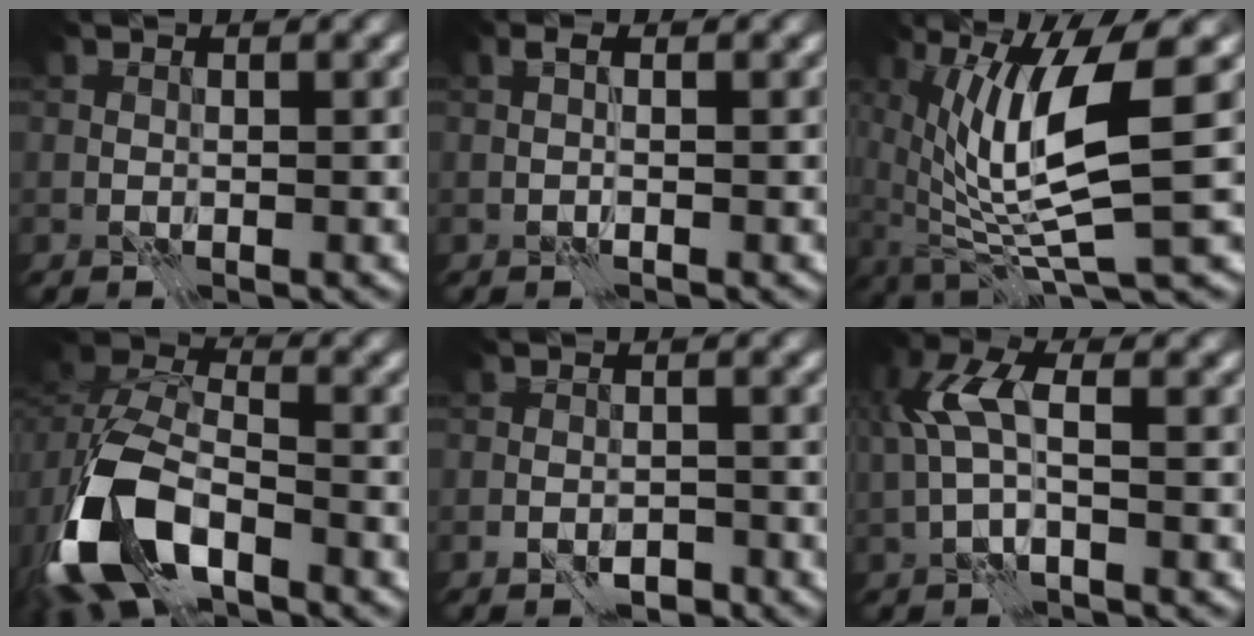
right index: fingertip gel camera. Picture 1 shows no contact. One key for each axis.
{"total": 0.6, "fx": 0.1, "fy": -0.1, "fz": 0.6, "tx": -0.011, "ty": 0.009, "tz": -0.004}
{"total": 8.3, "fx": 1.8, "fy": 1.3, "fz": 8.0, "tx": -0.146, "ty": -0.006, "tz": 0.035}
{"total": 10.5, "fx": -5.5, "fy": 5.5, "fz": 6.9, "tx": -0.149, "ty": -0.010, "tz": -0.107}
{"total": 1.1, "fx": -0.7, "fy": 0.4, "fz": 0.7, "tx": -0.007, "ty": 0.003, "tz": -0.010}
{"total": 4.5, "fx": 0.7, "fy": 1.9, "fz": 4.0, "tx": -0.096, "ty": 0.016, "tz": 0.008}